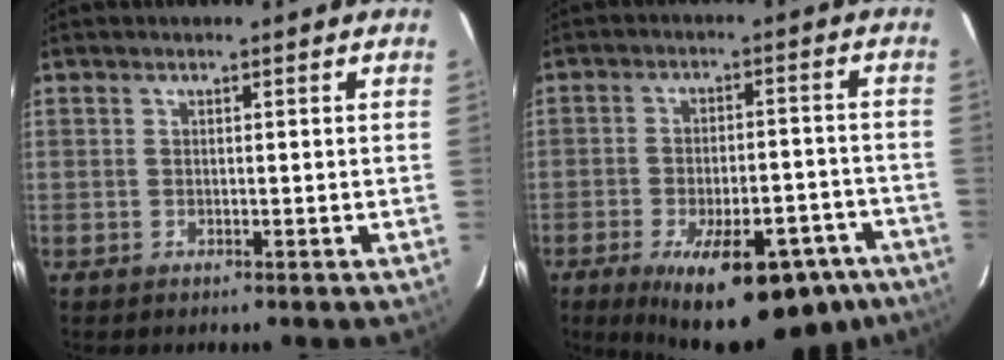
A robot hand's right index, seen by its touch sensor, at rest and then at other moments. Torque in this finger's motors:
{"motor_torque": [1.90, -0.24, 0.95, 0.17]}